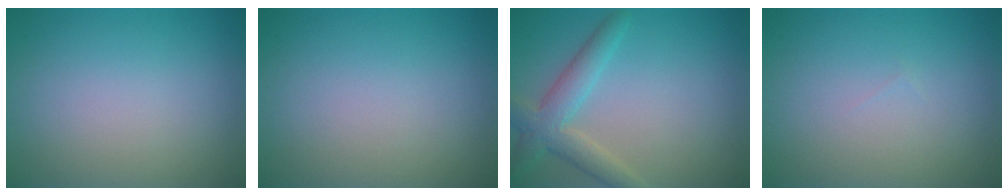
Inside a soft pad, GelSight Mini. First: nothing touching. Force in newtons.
{"total": 0.0}
{"total": 3.8, "press": 3.8, "slide": 0.3}
{"total": 0.0}